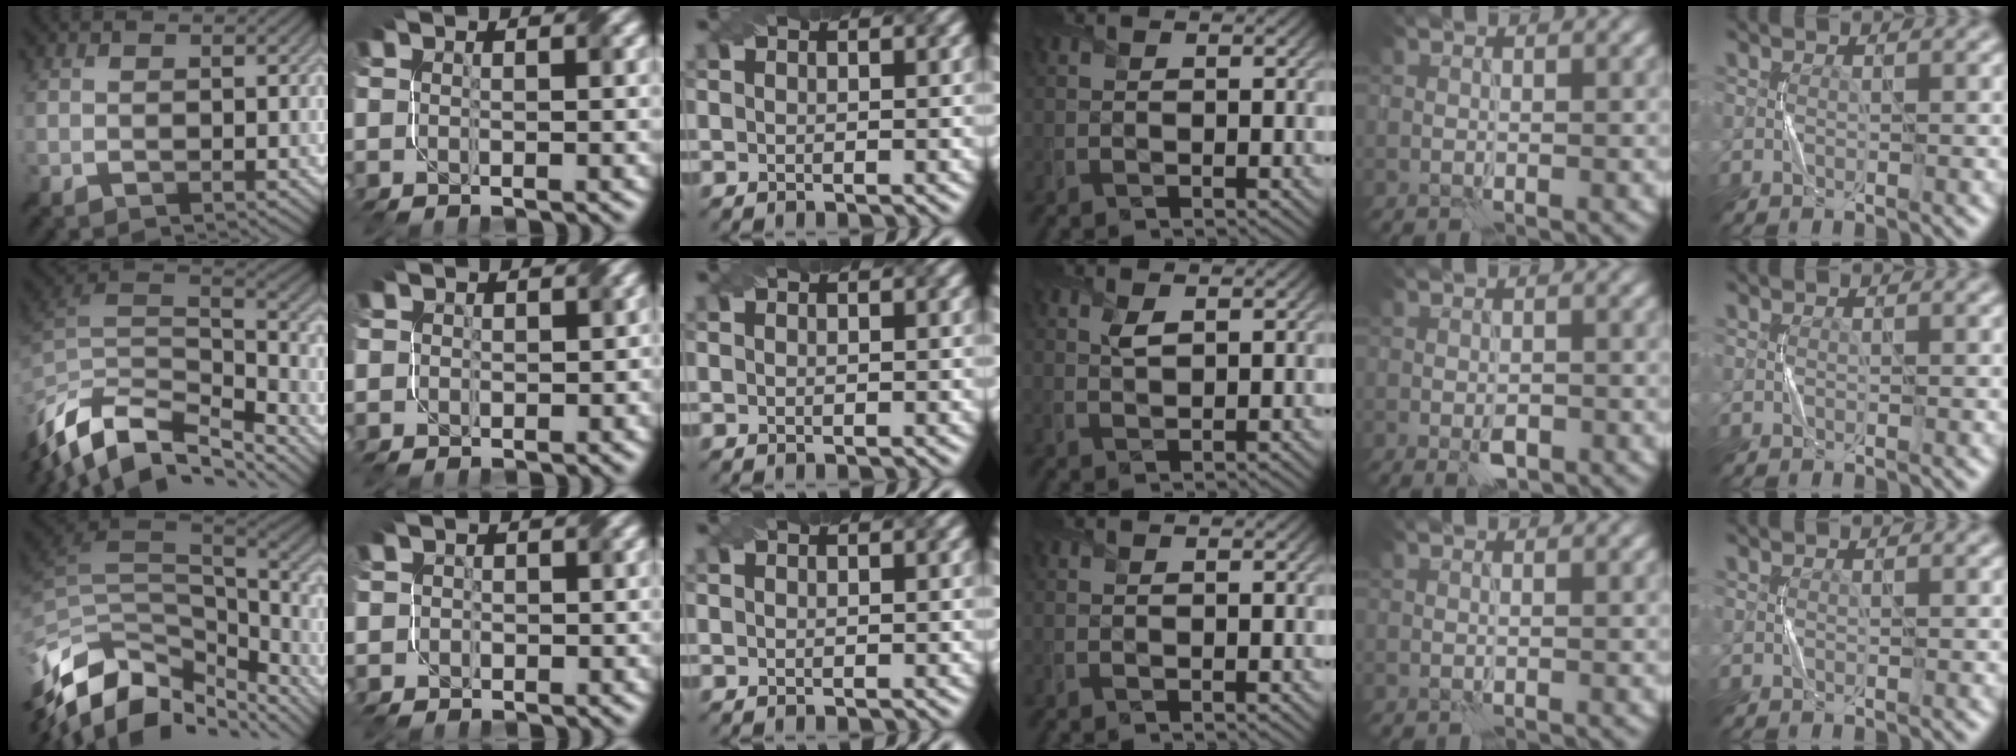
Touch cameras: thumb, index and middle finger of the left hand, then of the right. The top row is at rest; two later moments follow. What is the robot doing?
{"motion": "twist", "object": "screw"}